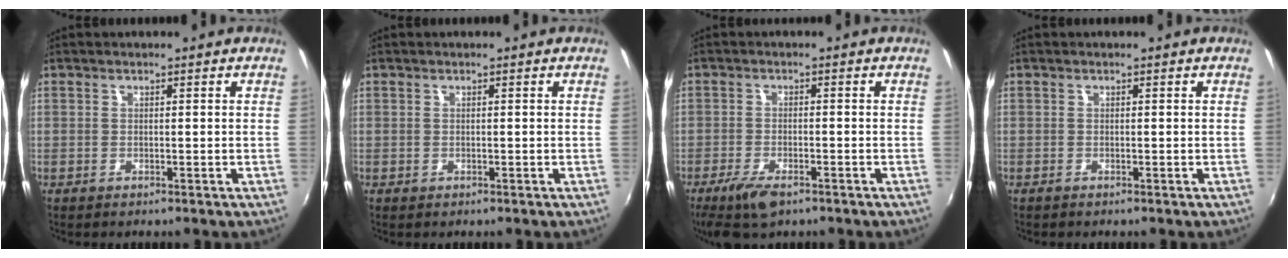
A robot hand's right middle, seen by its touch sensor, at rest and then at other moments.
{"total": 0.0}
{"total": 6.7, "force": [-4.4, 2.7, 4.3], "torque": [-0.103, -0.017, -0.079]}
{"total": 0.0}